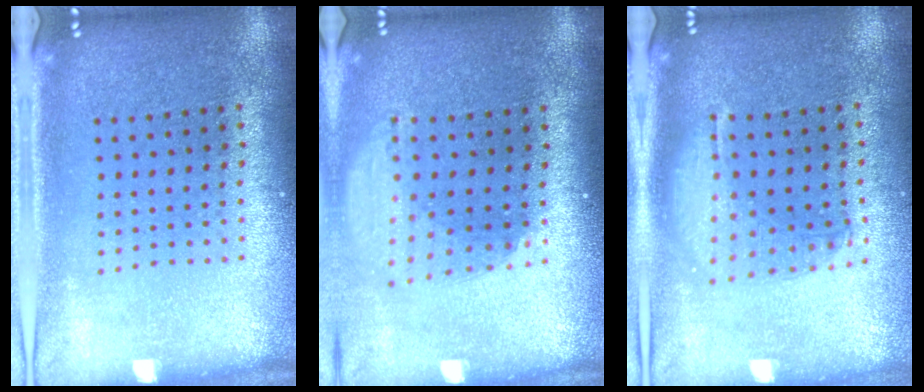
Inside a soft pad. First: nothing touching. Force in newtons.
{"total": 1.9, "press": 1.5, "slide": 1.1}
{"total": 1.3, "press": 1.3, "slide": 0.3}